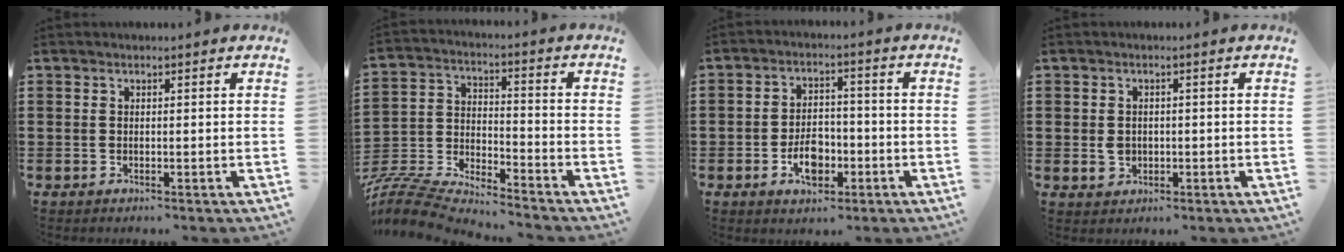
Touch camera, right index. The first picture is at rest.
{"total": 6.7, "force": [-6.6, 0.7, 0.8], "torque": [-0.044, -0.014, -0.141]}
{"total": 5.7, "force": [-2.2, 3.4, 4.0], "torque": [-0.060, -0.003, -0.041]}
{"total": 2.3, "force": [-0.2, 2.0, 1.1], "torque": [-0.028, 0.003, -0.005]}